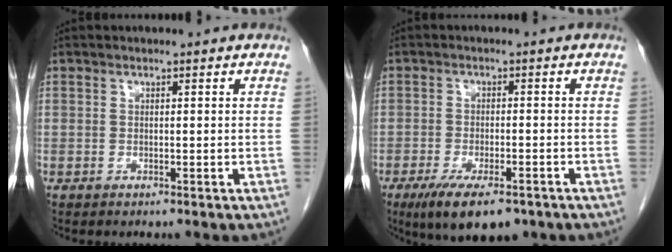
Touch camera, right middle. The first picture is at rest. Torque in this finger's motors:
{"motor_torque": [1.26, -0.76, 0.39, 0.13]}